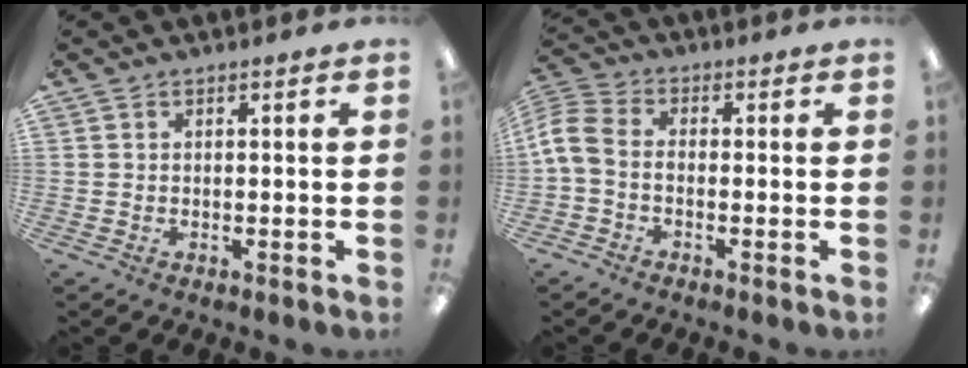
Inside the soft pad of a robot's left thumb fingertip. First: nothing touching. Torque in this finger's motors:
{"motor_torque": [0.04, 0.22, 0.58, 0.86, 0.06]}